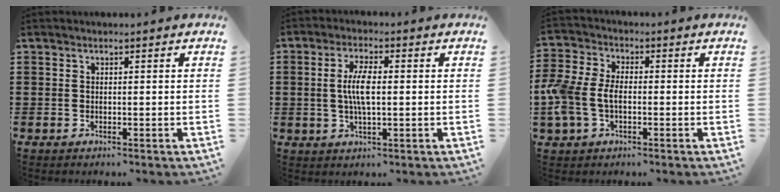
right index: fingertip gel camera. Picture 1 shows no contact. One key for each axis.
{"total": 5.4, "fx": 0.1, "fy": 1.8, "fz": 5.1, "tx": -0.111, "ty": 0.000, "tz": -0.004}
{"total": 6.3, "fx": -1.4, "fy": 4.1, "fz": 4.6, "tx": -0.126, "ty": -0.003, "tz": -0.037}